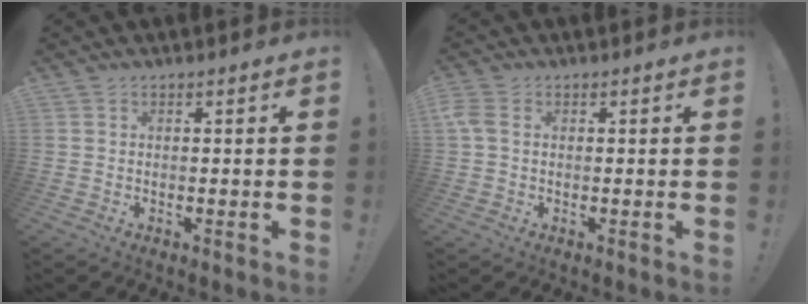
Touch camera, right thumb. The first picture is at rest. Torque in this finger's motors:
{"motor_torque": [0.04, 0.00, -0.13, -0.13, 0.16]}